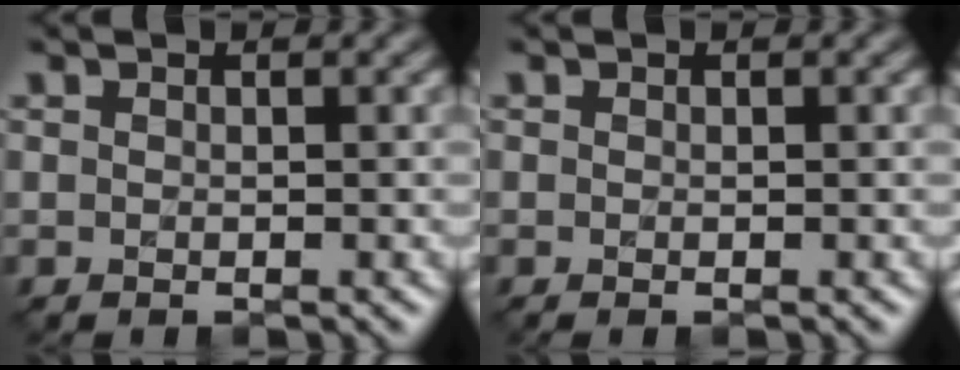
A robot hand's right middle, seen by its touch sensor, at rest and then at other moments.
{"total": 0.0}